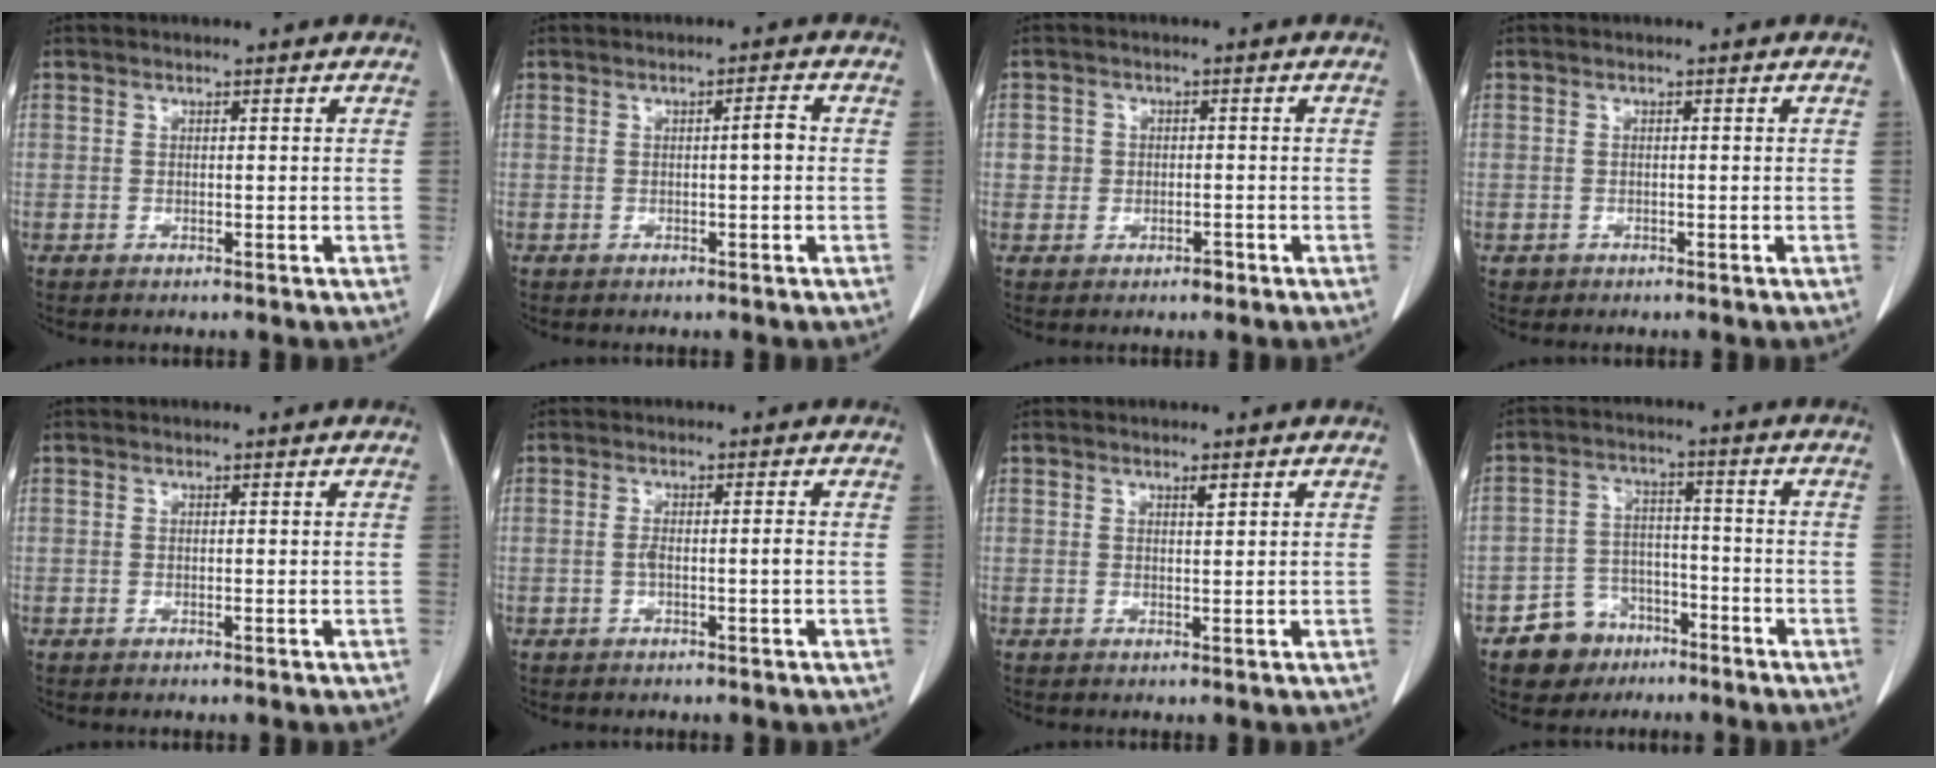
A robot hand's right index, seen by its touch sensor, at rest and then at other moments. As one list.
[{"total": 1.8, "force": [-0.1, 0.2, 1.8], "torque": [-0.027, 0.003, -0.001]}, {"total": 2.6, "force": [-0.6, 2.4, 0.9], "torque": [-0.006, 0.008, -0.006]}, {"total": 0.7, "force": [-0.2, 0.6, -0.1], "torque": [-0.003, 0.004, -0.001]}, {"total": 0.0}, {"total": 2.1, "force": [-0.5, 0.0, 2.0], "torque": [-0.036, 0.000, -0.009]}, {"total": 0.9, "force": [0.6, 0.1, 0.7], "torque": [-0.014, -0.004, 0.010]}, {"total": 7.1, "force": [-4.5, 5.3, 1.3], "torque": [-0.018, 0.015, -0.068]}]